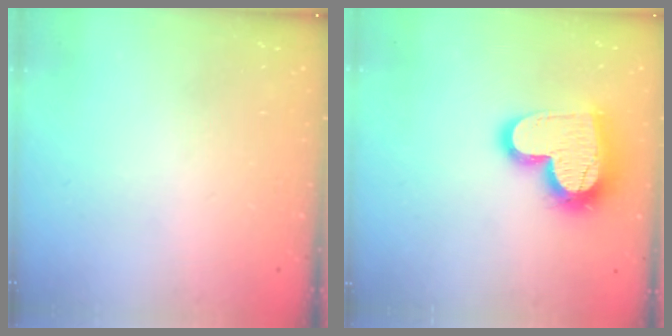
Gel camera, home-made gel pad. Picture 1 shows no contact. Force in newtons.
{"total": 18.4, "press": 18.4, "slide": 1.4}